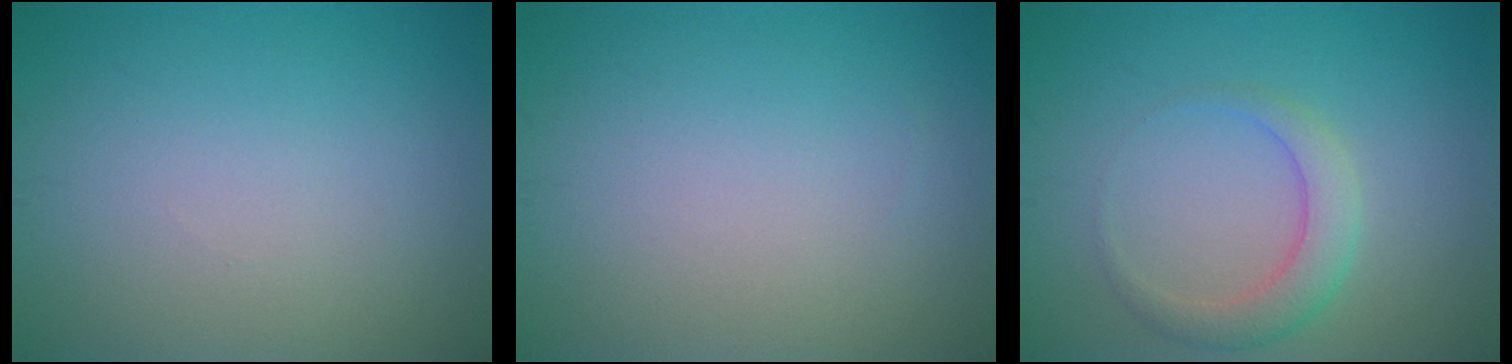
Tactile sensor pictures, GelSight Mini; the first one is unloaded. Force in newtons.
{"total": 0.0}
{"total": 2.9, "press": 2.9, "slide": 0.1}